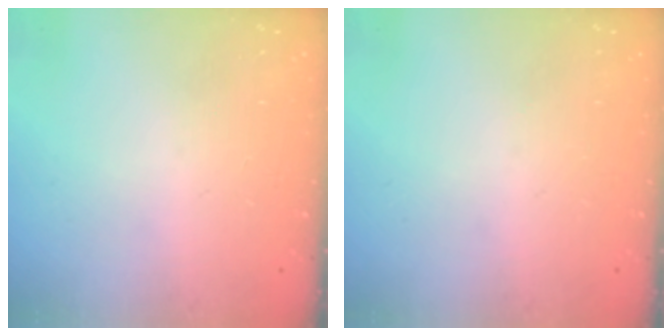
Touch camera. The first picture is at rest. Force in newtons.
{"total": 0.0}